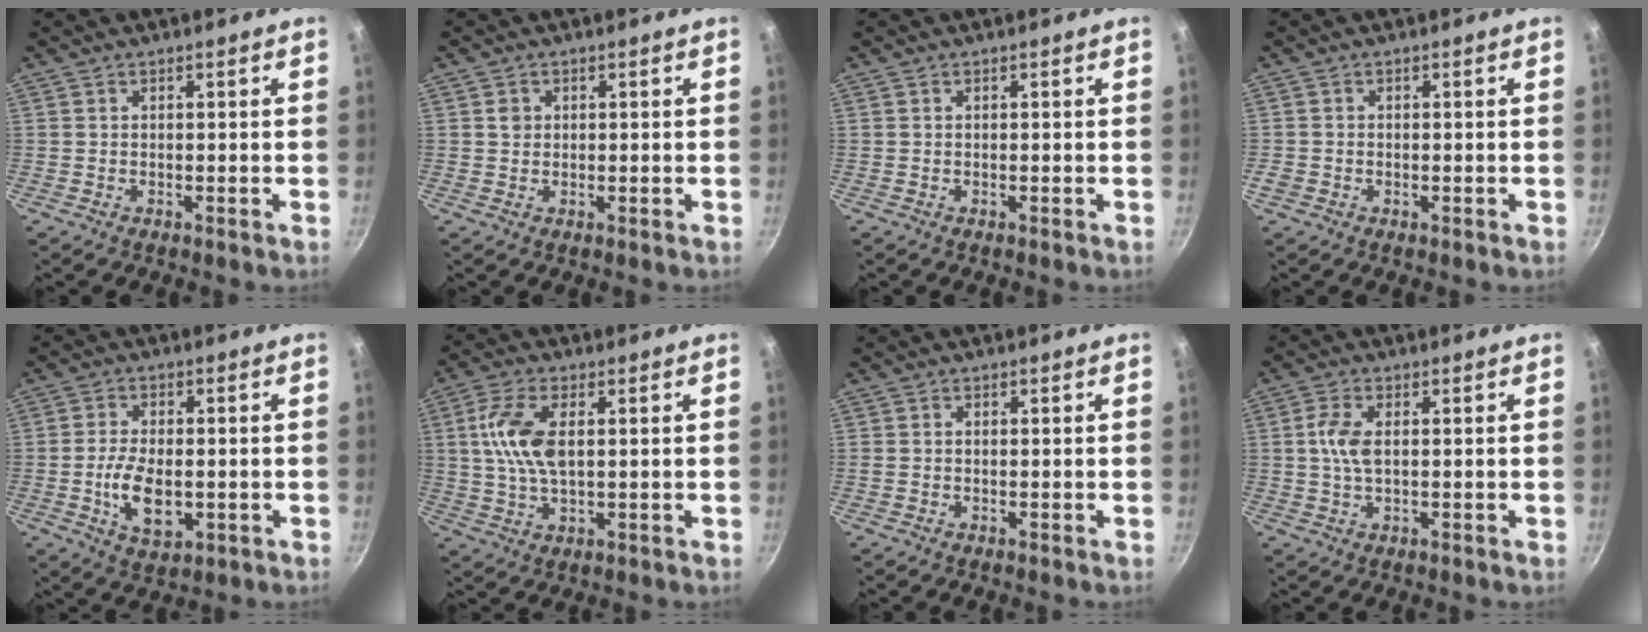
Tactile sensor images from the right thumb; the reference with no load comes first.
{"total": 1.6, "force": [0.4, 1.4, 0.6], "torque": [-0.005, 0.003, 0.006]}
{"total": 0.0}
{"total": 1.6, "force": [-0.5, 1.3, 0.7], "torque": [-0.012, 0.000, -0.010]}
{"total": 8.9, "force": [-1.5, 4.8, 7.3], "torque": [-0.135, 0.000, -0.022]}
{"total": 9.6, "force": [1.7, 4.6, 8.2], "torque": [-0.163, 0.005, 0.030]}
{"total": 0.9, "force": [0.1, 0.7, 0.6], "torque": [-0.010, 0.003, 0.000]}
{"total": 5.2, "force": [0.6, 2.6, 4.4], "torque": [-0.095, 0.005, 0.010]}